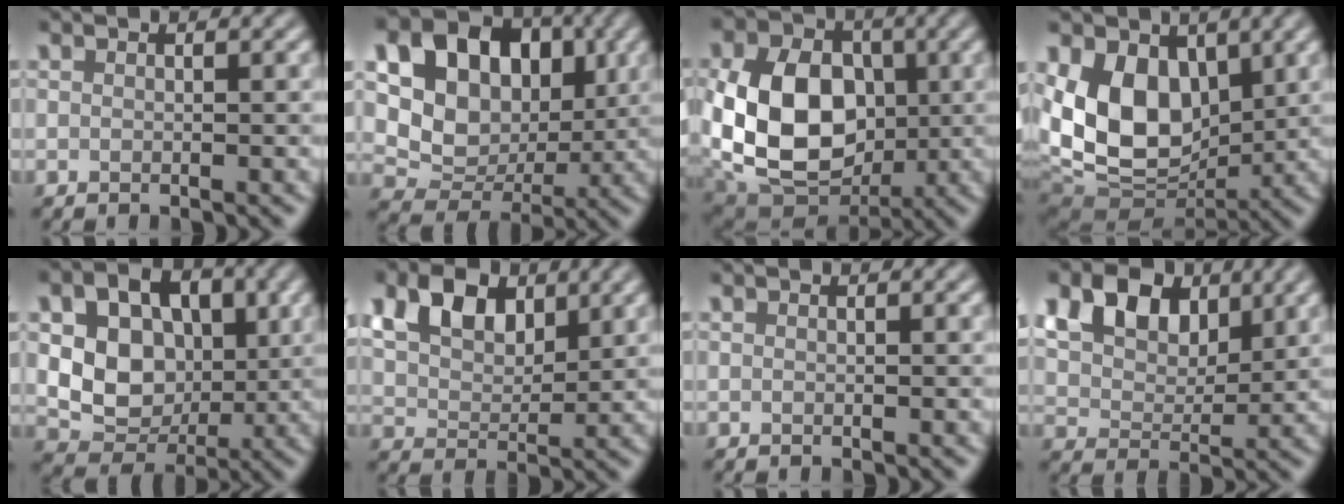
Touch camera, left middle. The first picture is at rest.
{"total": 14.4, "force": [3.8, 11.4, 7.9], "torque": [-0.154, 0.046, 0.064]}
{"total": 12.5, "force": [-0.7, 9.4, 8.3], "torque": [-0.177, -0.014, -0.012]}
{"total": 10.3, "force": [1.8, 7.1, 7.3], "torque": [-0.137, -0.015, 0.030]}
{"total": 8.5, "force": [1.2, 6.4, 5.5], "torque": [-0.099, -0.005, 0.018]}
{"total": 6.0, "force": [3.0, 3.9, 3.5], "torque": [-0.082, 0.003, 0.050]}
{"total": 0.0}
{"total": 9.4, "force": [4.6, 6.2, 5.4], "torque": [-0.112, 0.022, 0.075]}